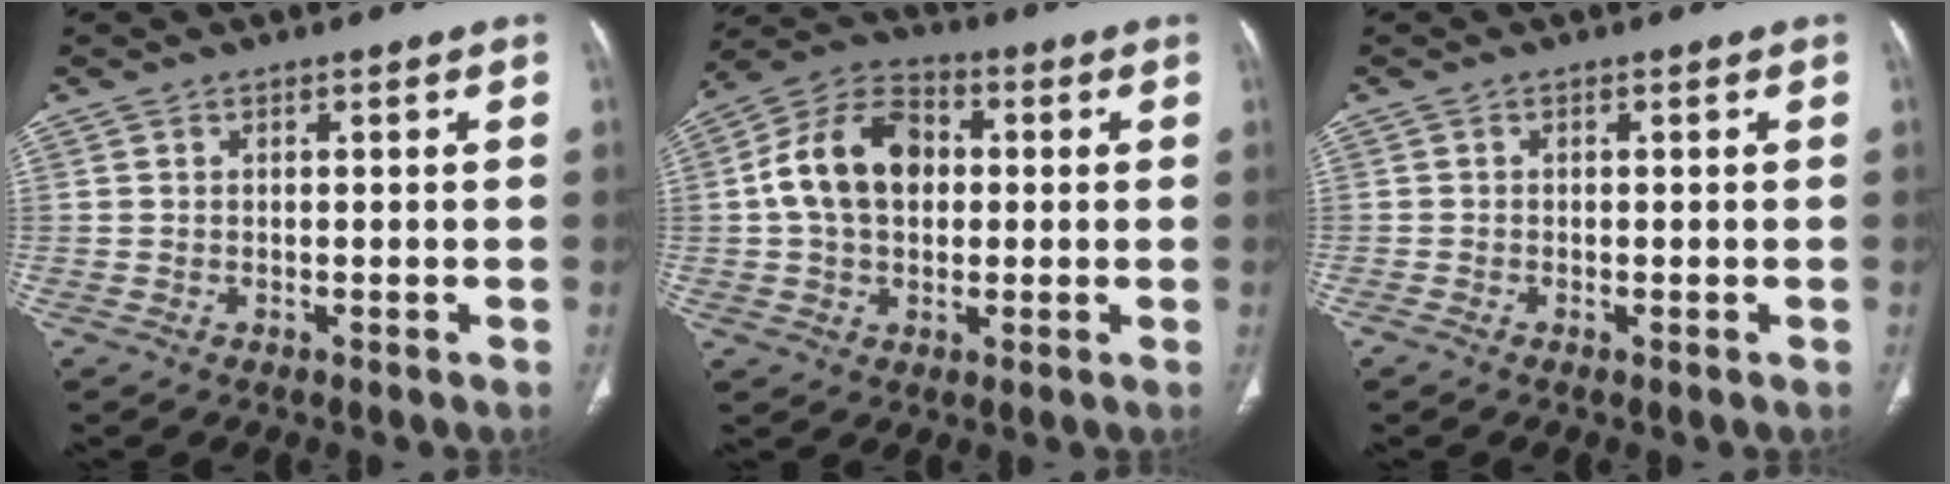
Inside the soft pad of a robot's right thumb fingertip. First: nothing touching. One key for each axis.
{"total": 13.8, "fx": 1.2, "fy": 9.8, "fz": 9.6, "tx": -0.155, "ty": 0.025, "tz": 0.012}
{"total": 0.8, "fx": -0.5, "fy": 0.4, "fz": 0.6, "tx": -0.015, "ty": -0.003, "tz": -0.011}